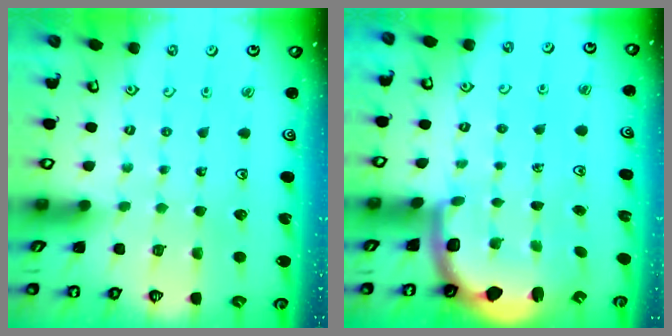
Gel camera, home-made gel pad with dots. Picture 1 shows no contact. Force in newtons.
{"total": 3.3, "press": 2.9, "slide": 1.7}